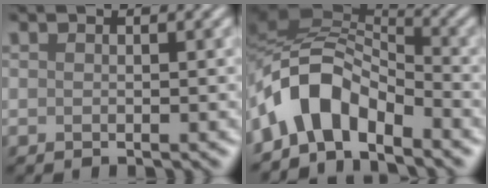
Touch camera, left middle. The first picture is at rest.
{"total": 6.9, "force": [-3.7, 3.7, 4.5], "torque": [-0.068, 0.017, -0.079]}